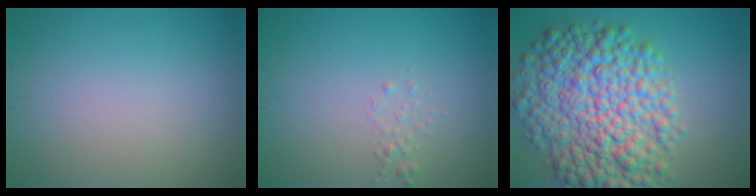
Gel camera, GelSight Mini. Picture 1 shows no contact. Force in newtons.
{"total": 0.7, "press": 0.7, "slide": 0.1}
{"total": 11.5, "press": 11.5, "slide": 0.2}